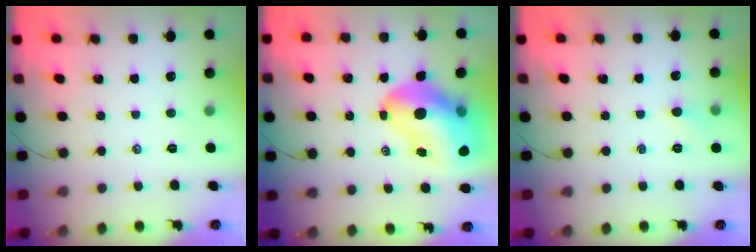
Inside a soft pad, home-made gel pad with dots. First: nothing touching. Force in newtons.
{"total": 17.3, "press": 16.5, "slide": 5.1}
{"total": 3.8, "press": 3.6, "slide": 1.2}